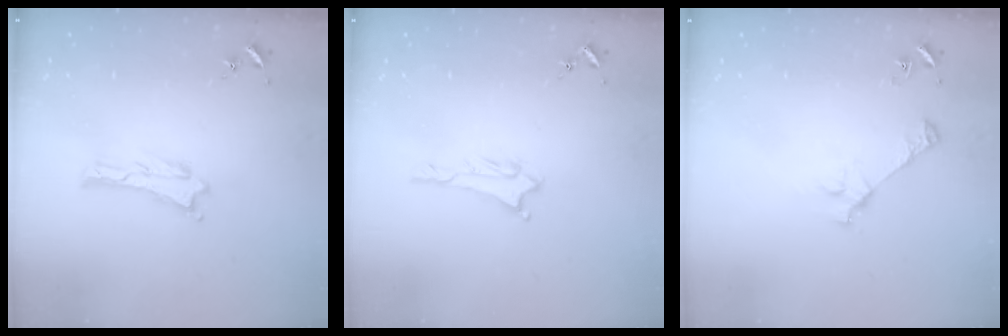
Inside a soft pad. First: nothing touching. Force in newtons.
{"total": 0.8, "press": 0.8, "slide": 0.1}
{"total": 3.6, "press": 3.6, "slide": 0.4}